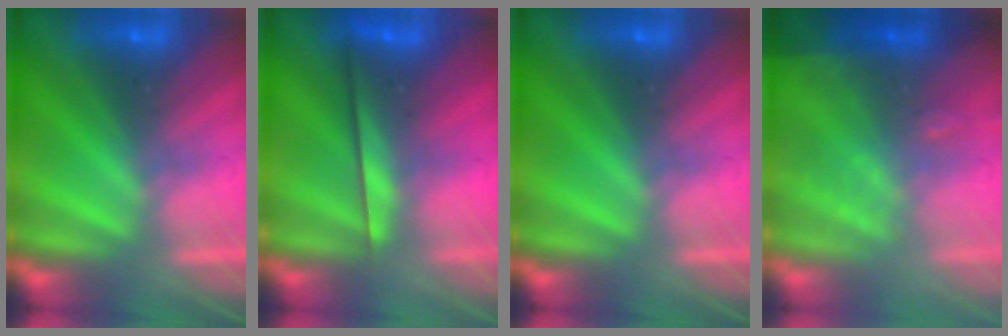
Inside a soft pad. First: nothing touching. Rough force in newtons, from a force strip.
{"total": 2.2}
{"total": 0.0}
{"total": 2.7}